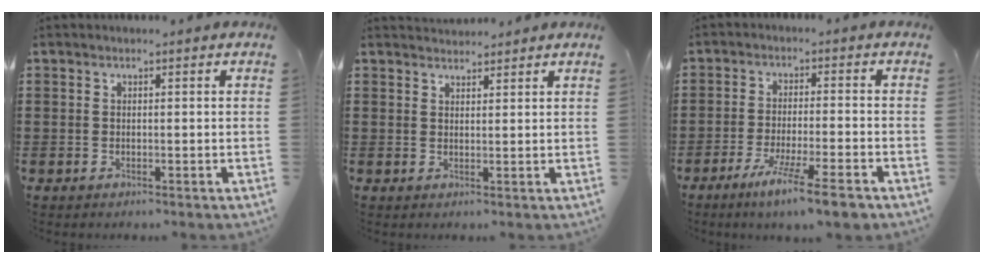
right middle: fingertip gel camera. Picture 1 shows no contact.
{"total": 1.9, "force": [1.9, 0.1, -0.4], "torque": [0.002, 0.000, 0.036]}
{"total": 7.7, "force": [-5.8, 0.1, 5.0], "torque": [-0.088, -0.010, -0.103]}